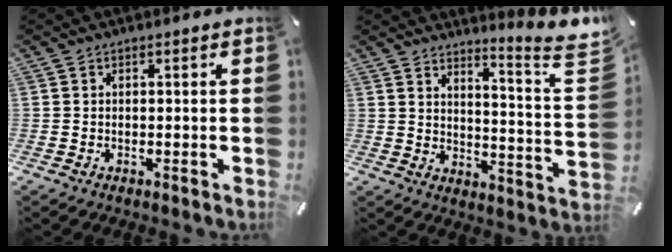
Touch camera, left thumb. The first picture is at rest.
{"total": 7.2, "force": [6.3, 0.1, 3.6], "torque": [-0.048, -0.080, 0.097]}